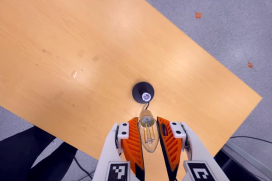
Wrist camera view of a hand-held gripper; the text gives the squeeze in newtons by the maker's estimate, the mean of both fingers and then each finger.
{"total": 14.5, "left": 16.1, "right": 13.0}